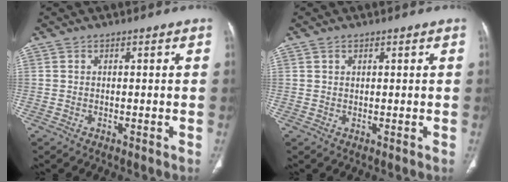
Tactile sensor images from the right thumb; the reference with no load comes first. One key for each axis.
{"total": 0.7, "fx": 0.4, "fy": 0.5, "fz": 0.2, "tx": 0.000, "ty": -0.002, "tz": 0.007}